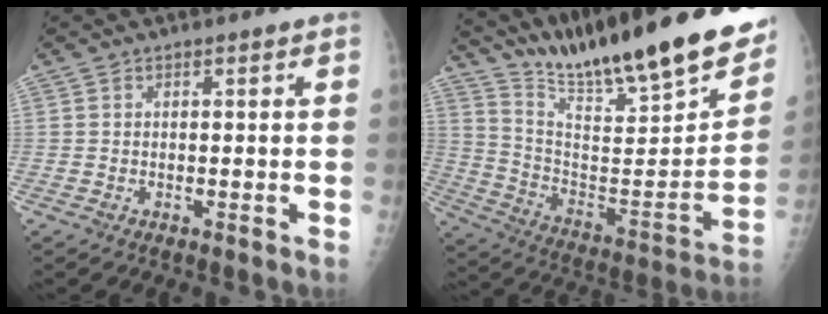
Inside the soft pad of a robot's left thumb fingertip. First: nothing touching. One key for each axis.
{"total": 27.5, "fx": 22.4, "fy": 3.8, "fz": 15.5, "tx": -0.228, "ty": -0.118, "tz": 0.355}